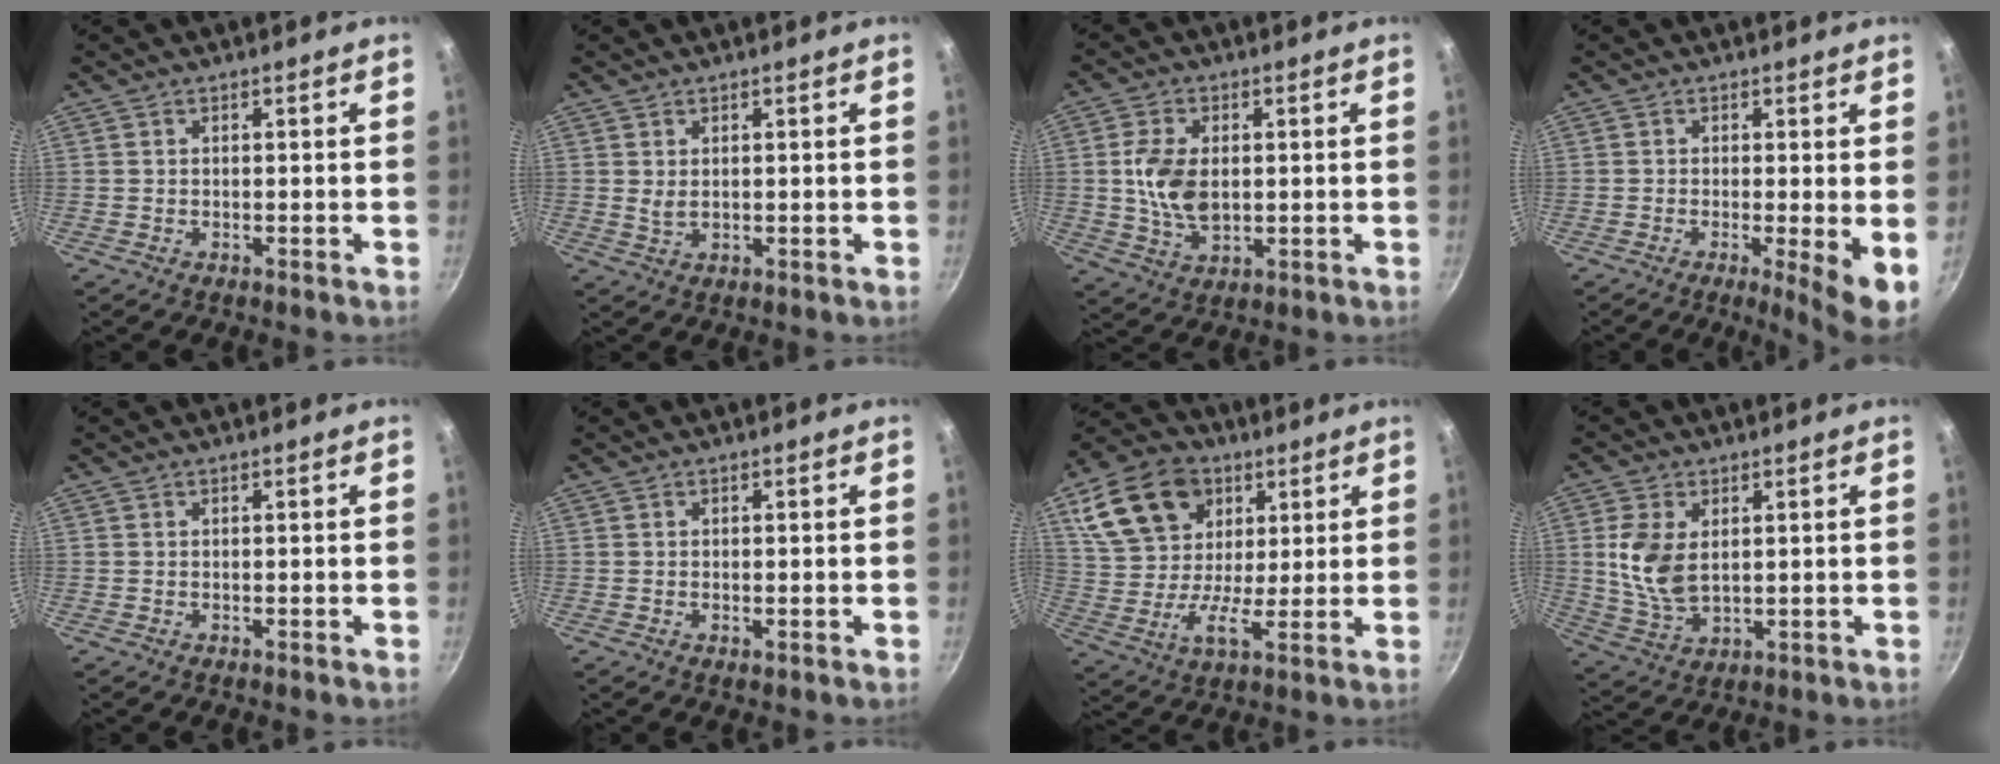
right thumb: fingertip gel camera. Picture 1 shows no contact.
{"total": 1.9, "force": [0.6, 1.0, 1.4], "torque": [-0.026, -0.006, 0.016]}
{"total": 9.2, "force": [0.7, 5.8, 7.1], "torque": [-0.129, -0.007, 0.015]}
{"total": 6.3, "force": [-0.8, 1.0, 6.1], "torque": [-0.086, -0.014, -0.010]}
{"total": 0.0}
{"total": 0.7, "force": [-0.1, 0.3, 0.6], "torque": [-0.009, 0.000, -0.002]}
{"total": 17.2, "force": [8.0, 11.9, 9.5], "torque": [-0.161, -0.003, 0.139]}
{"total": 9.5, "force": [1.8, 5.8, 7.3], "torque": [-0.145, -0.017, 0.041]}